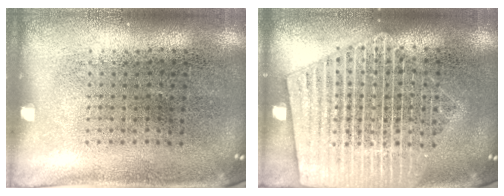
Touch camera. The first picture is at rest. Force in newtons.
{"total": 2.7, "press": 2.7, "slide": 0.4}